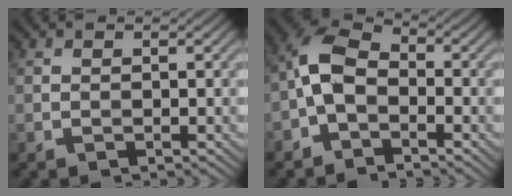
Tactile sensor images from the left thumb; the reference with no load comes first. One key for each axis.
{"total": 6.5, "fx": -1.9, "fy": 4.1, "fz": 4.6, "tx": -0.100, "ty": 0.017, "tz": -0.053}